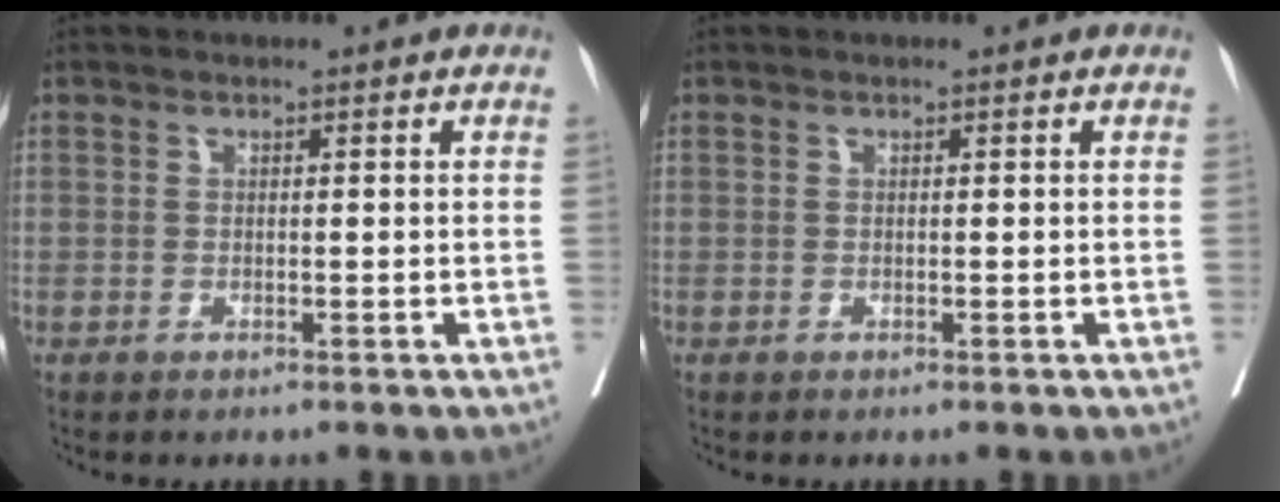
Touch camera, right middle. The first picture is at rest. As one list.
[{"total": 0.0}]